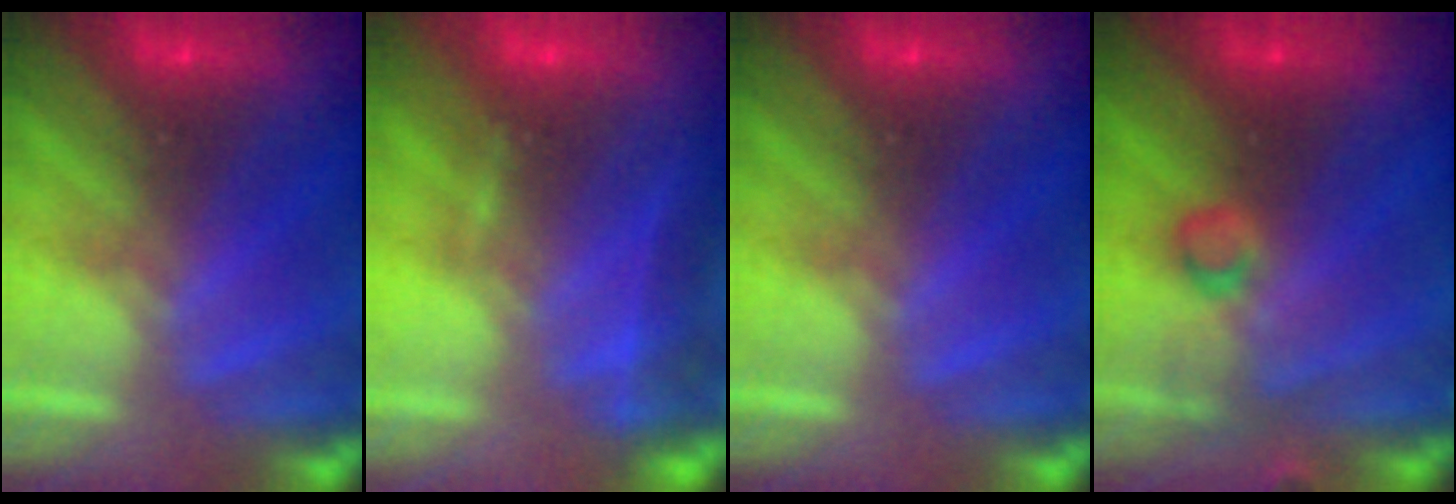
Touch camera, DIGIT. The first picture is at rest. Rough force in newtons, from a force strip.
{"total": 2.3}
{"total": 0.0}
{"total": 2.8}